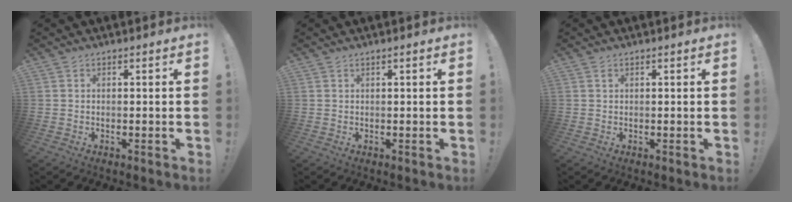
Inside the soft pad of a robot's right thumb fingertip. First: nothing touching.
{"total": 0.8, "force": [0.5, -0.1, 0.6], "torque": [-0.008, -0.001, 0.007]}
{"total": 0.7, "force": [0.3, 0.6, 0.2], "torque": [-0.001, 0.001, 0.004]}